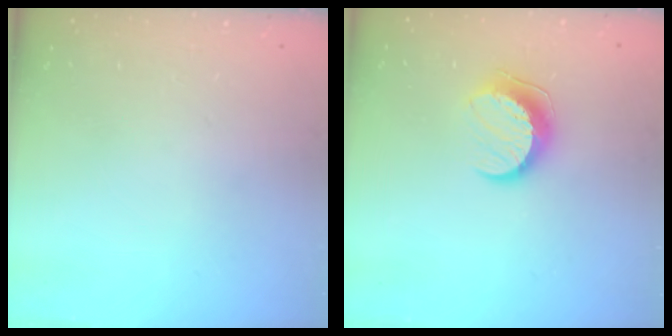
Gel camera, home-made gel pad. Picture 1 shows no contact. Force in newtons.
{"total": 9.9, "press": 9.8, "slide": 0.5}